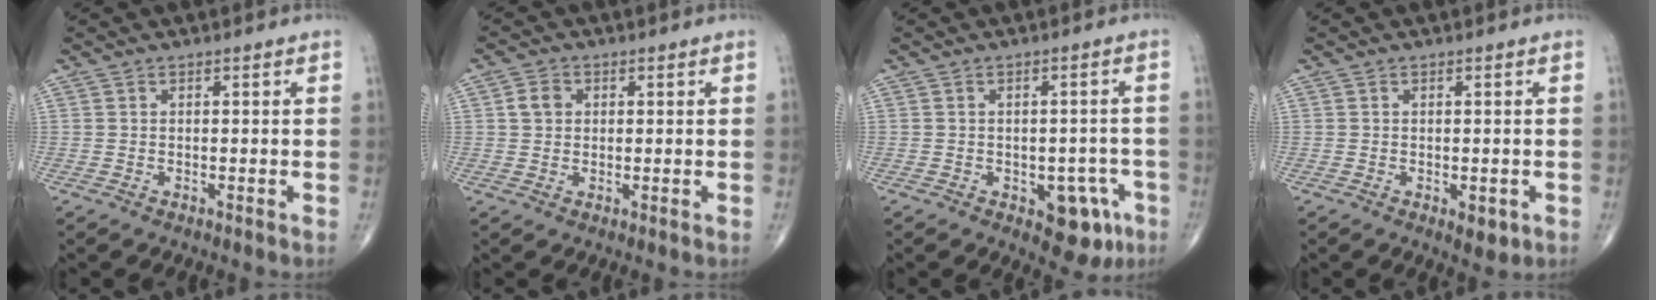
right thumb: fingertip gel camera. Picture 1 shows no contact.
{"total": 3.1, "force": [0.6, 2.6, 1.6], "torque": [-0.022, 0.004, 0.010]}
{"total": 7.8, "force": [-3.4, 4.3, 5.5], "torque": [-0.031, 0.019, -0.036]}
{"total": 2.7, "force": [-0.9, 1.4, 2.2], "torque": [-0.019, -0.002, -0.006]}